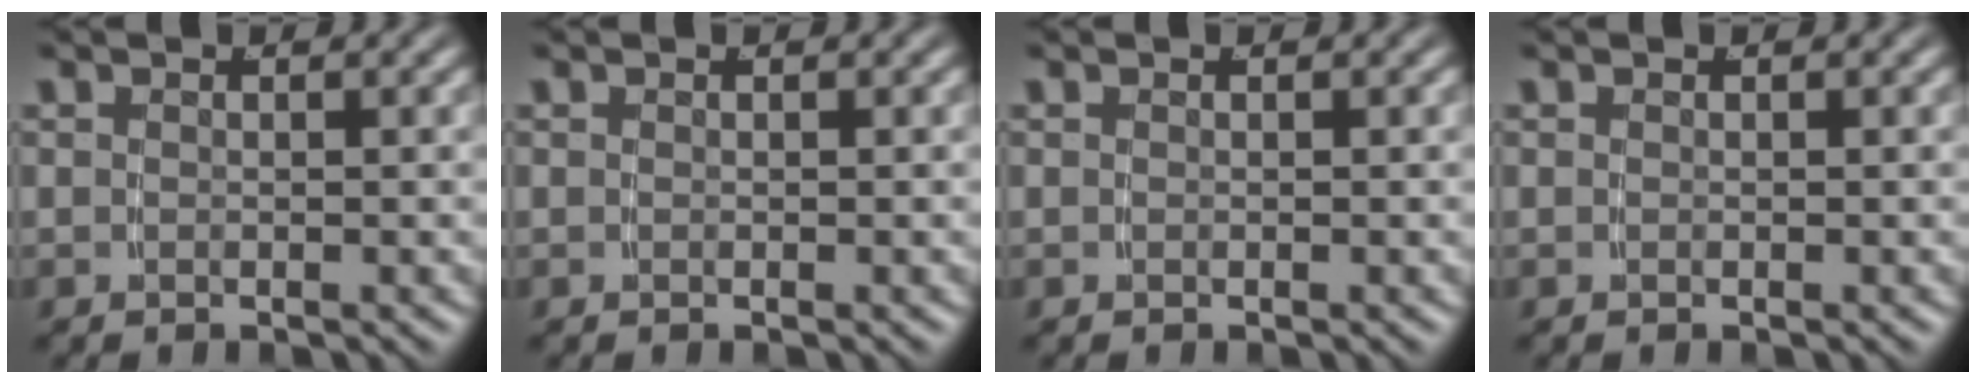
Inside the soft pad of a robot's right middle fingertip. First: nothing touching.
{"total": 0.0}
{"total": 0.0}
{"total": 0.0}